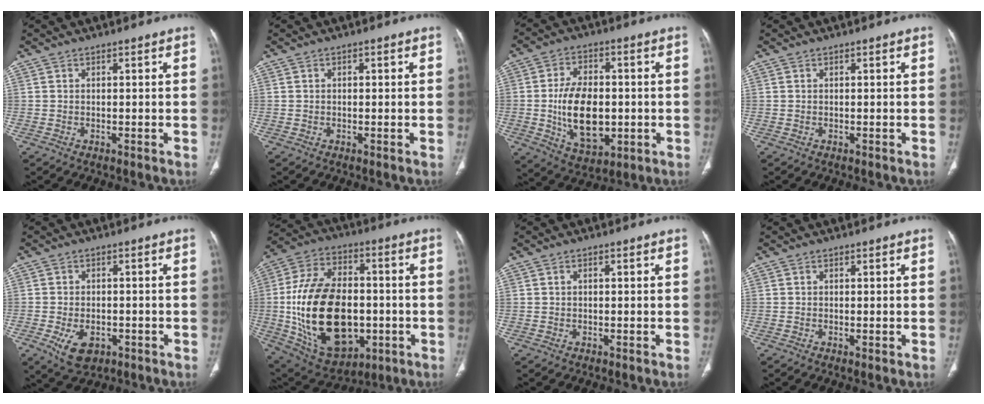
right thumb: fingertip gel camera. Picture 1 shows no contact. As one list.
[{"total": 0.6, "force": [0.1, 0.4, 0.4], "torque": [-0.006, 0.001, 0.003]}, {"total": 14.6, "force": [-1.4, 9.0, 11.4], "torque": [-0.172, 0.000, -0.010]}, {"total": 0.0}, {"total": 6.3, "force": [-2.4, 4.0, 4.2], "torque": [-0.071, 0.003, -0.030]}, {"total": 27.5, "force": [-3.5, 17.3, 21.1], "torque": [-0.377, 0.013, -0.029]}, {"total": 0.5, "force": [0.1, 0.3, 0.4], "torque": [-0.008, 0.002, 0.003]}, {"total": 0.6, "force": [-0.1, 0.1, 0.5], "torque": [-0.014, -0.004, 0.000]}]